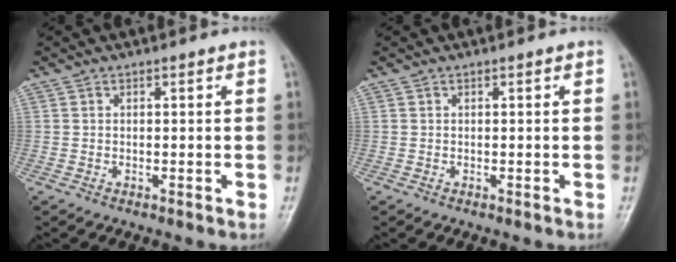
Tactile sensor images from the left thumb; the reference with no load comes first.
{"total": 0.0}